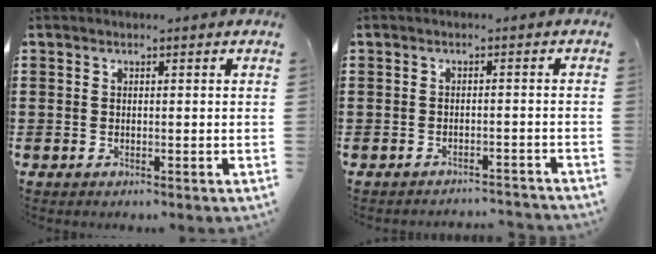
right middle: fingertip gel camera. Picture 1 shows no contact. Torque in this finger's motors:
{"motor_torque": [-0.85, 0.85, -1.05, -0.21]}